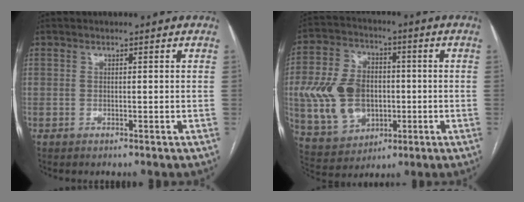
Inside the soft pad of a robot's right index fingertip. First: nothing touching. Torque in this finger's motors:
{"motor_torque": [1.39, -0.75, 0.56, 0.21]}